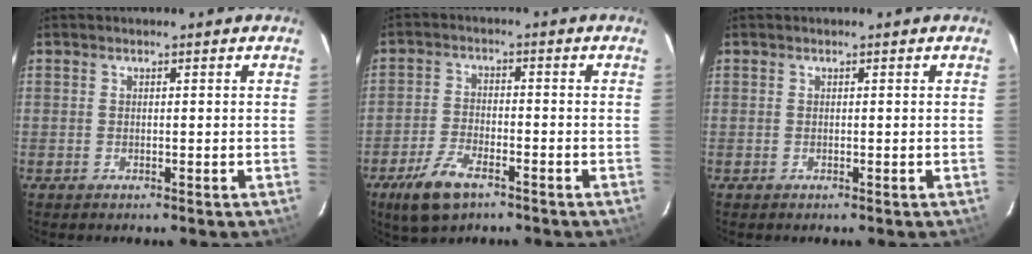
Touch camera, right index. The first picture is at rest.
{"total": 8.6, "force": [-5.5, 3.7, 5.5], "torque": [-0.136, -0.010, -0.105]}
{"total": 0.0}